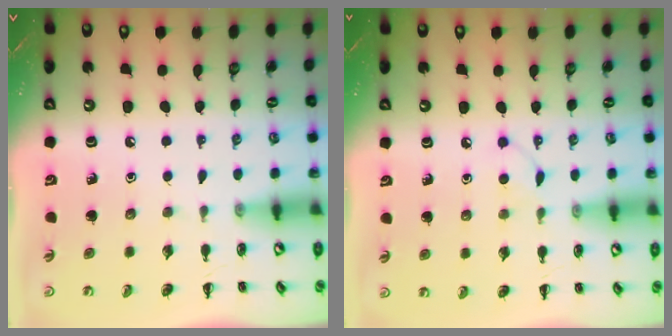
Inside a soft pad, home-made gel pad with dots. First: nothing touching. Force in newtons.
{"total": 3.3, "press": 3.2, "slide": 0.7}